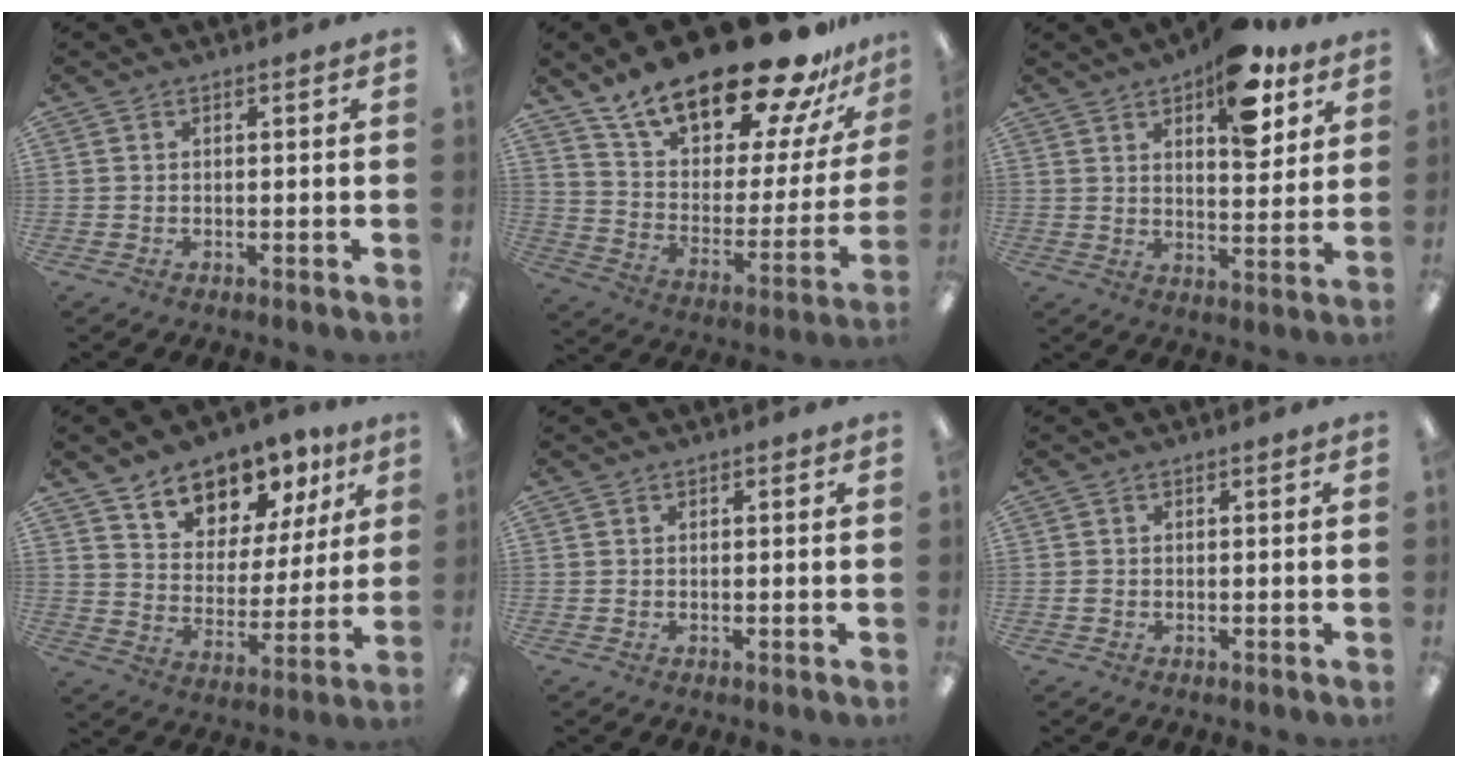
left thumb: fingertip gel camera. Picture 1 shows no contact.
{"total": 25.8, "force": [19.6, 8.6, 14.4], "torque": [-0.225, -0.139, 0.334]}
{"total": 14.2, "force": [9.0, 6.4, 9.0], "torque": [-0.115, -0.043, 0.150]}
{"total": 11.6, "force": [9.3, 6.5, 2.5], "torque": [-0.043, -0.073, 0.172]}
{"total": 0.5, "force": [0.3, 0.4, 0.2], "torque": [-0.003, 0.004, 0.005]}
{"total": 0.6, "force": [-0.2, 0.5, 0.3], "torque": [-0.005, 0.003, -0.005]}